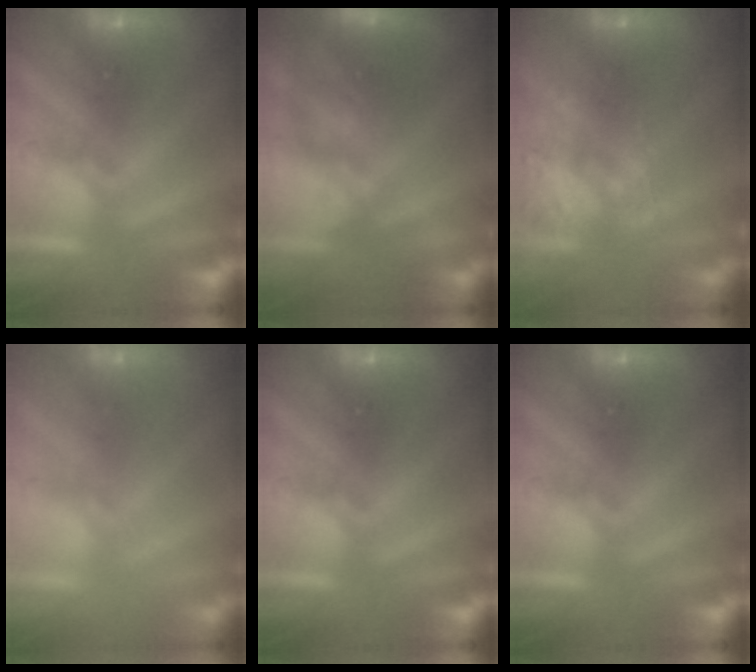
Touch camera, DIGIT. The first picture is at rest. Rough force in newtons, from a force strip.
{"total": 4.5}
{"total": 7.3}
{"total": 2.7}
{"total": 0.0}
{"total": 0.0}